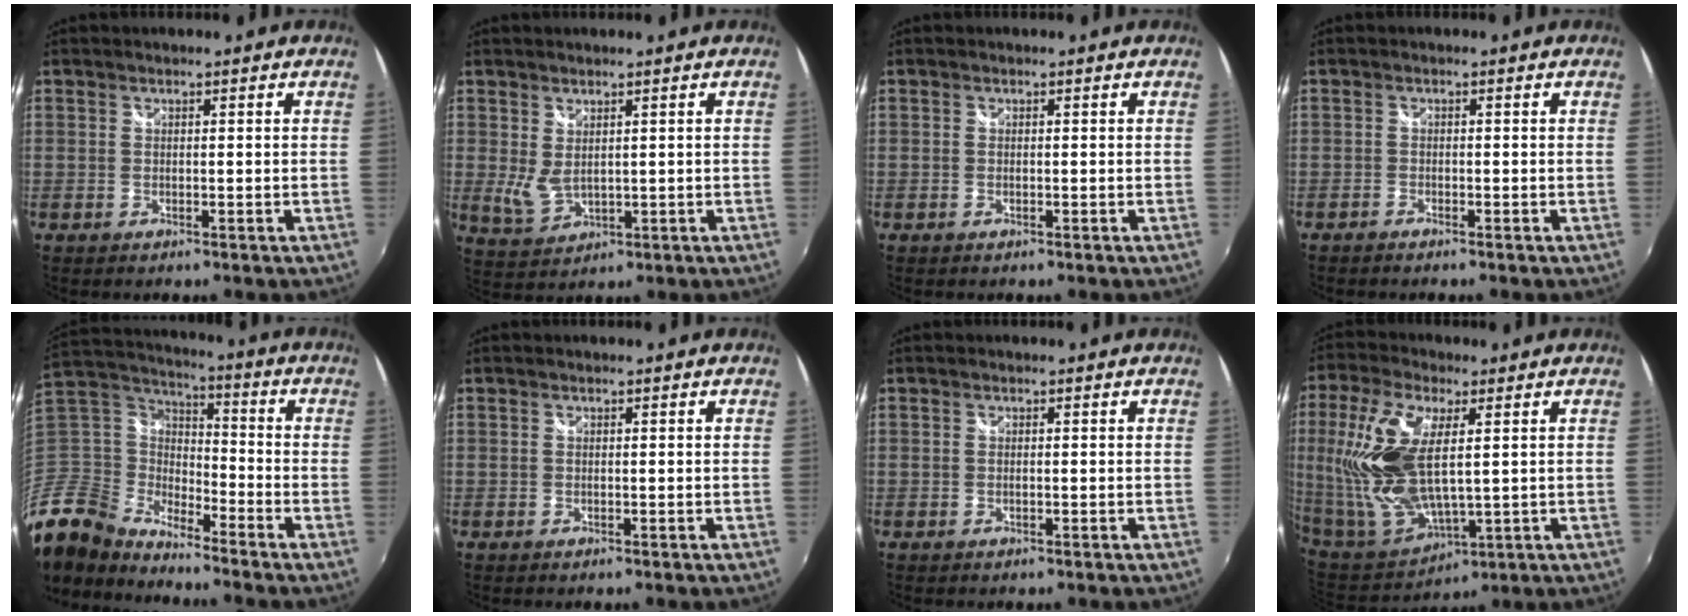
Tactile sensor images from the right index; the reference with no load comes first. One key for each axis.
{"total": 4.3, "fx": 1.2, "fy": 2.3, "fz": 3.4, "tx": -0.060, "ty": -0.010, "tz": 0.030}
{"total": 0.0}
{"total": 1.0, "fx": -1.0, "fy": 0.3, "fz": 0.3, "tx": -0.013, "ty": -0.003, "tz": -0.021}
{"total": 14.1, "fx": -11.4, "fy": 7.4, "fz": 3.9, "tx": -0.123, "ty": 0.018, "tz": -0.246}
{"total": 0.0}
{"total": 0.0}
{"total": 18.7, "fx": 3.5, "fy": 8.4, "fz": 16.4, "tx": -0.344, "ty": -0.001, "tz": 0.084}